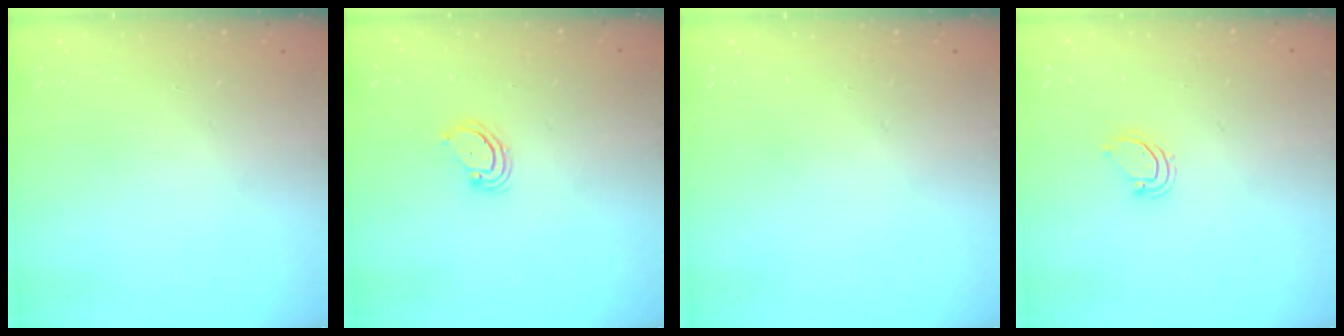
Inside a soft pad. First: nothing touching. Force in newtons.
{"total": 2.9, "press": 2.9, "slide": 0.3}
{"total": 0.0}
{"total": 4.3, "press": 4.3, "slide": 0.5}